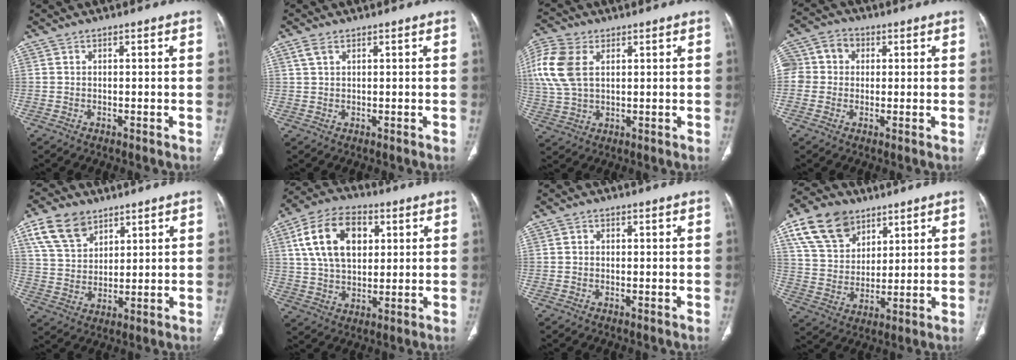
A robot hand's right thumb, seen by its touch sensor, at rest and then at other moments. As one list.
[{"total": 0.9, "force": [0.5, 0.5, 0.5], "torque": [-0.010, 0.003, 0.011]}, {"total": 12.6, "force": [3.4, 8.0, 9.2], "torque": [-0.220, 0.006, 0.069]}, {"total": 8.3, "force": [1.1, 7.2, 3.8], "torque": [-0.058, 0.021, 0.010]}, {"total": 10.4, "force": [6.1, 6.7, 5.2], "torque": [-0.083, -0.019, 0.122]}, {"total": 15.7, "force": [4.7, 10.0, 11.1], "torque": [-0.177, 0.002, 0.084]}, {"total": 0.8, "force": [0.0, 0.8, 0.3], "torque": [0.001, 0.003, -0.003]}, {"total": 14.3, "force": [8.0, 9.7, 6.9], "torque": [-0.108, -0.017, 0.156]}]